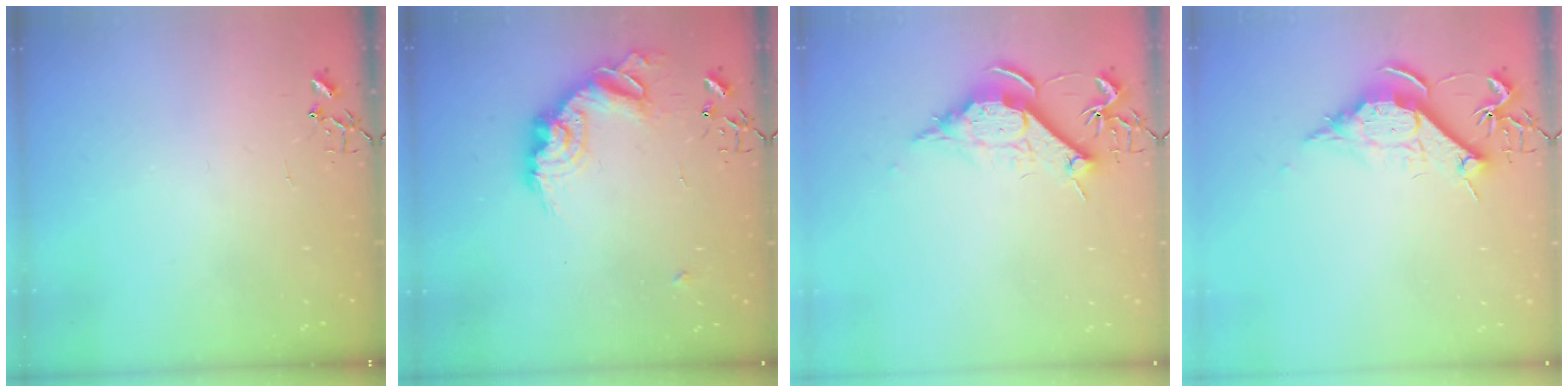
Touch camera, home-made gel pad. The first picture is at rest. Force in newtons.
{"total": 16.1, "press": 16.1, "slide": 1.0}
{"total": 10.8, "press": 10.8, "slide": 0.1}
{"total": 10.8, "press": 10.8, "slide": 0.1}